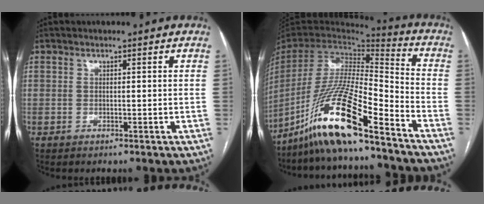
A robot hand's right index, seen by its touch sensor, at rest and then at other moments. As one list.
[{"total": 18.2, "force": [-13.1, 1.5, 12.5], "torque": [-0.261, -0.023, -0.248]}]